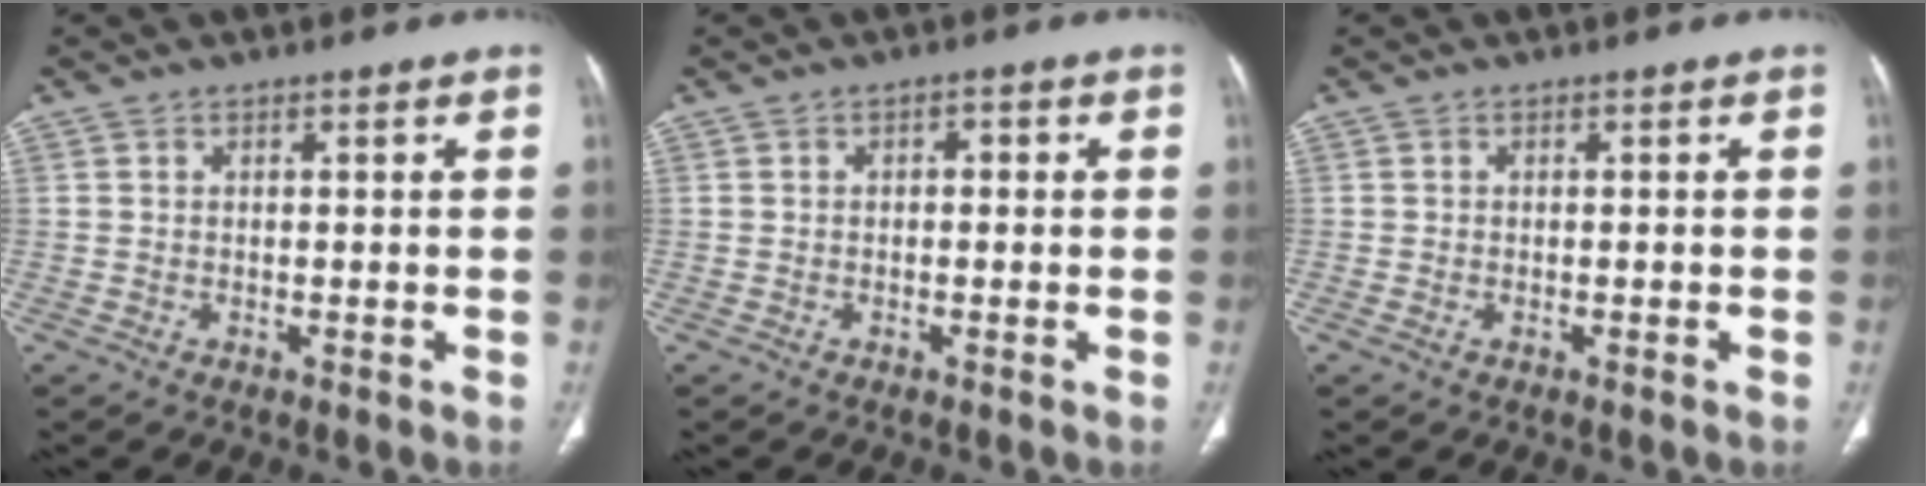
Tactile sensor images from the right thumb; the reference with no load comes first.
{"total": 1.5, "force": [0.1, 1.0, 1.1], "torque": [-0.011, 0.006, -0.002]}
{"total": 0.7, "force": [-0.3, 0.3, 0.6], "torque": [-0.013, 0.006, -0.001]}